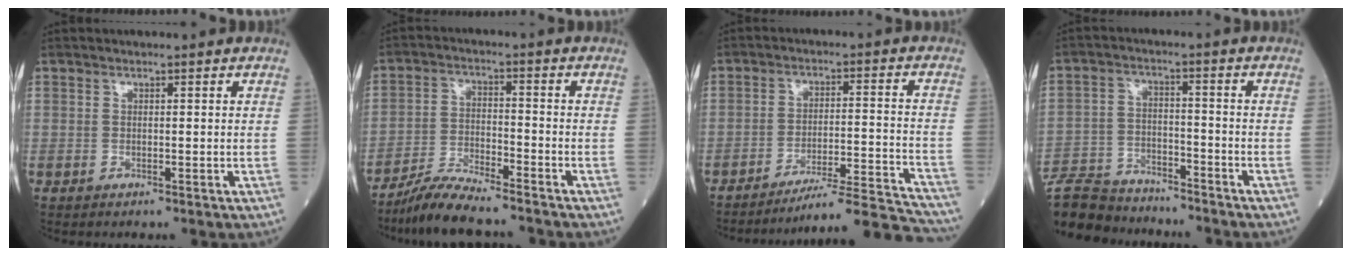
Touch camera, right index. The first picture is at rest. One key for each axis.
{"total": 7.9, "fx": -7.2, "fy": 0.6, "fz": 3.2, "tx": -0.064, "ty": -0.015, "tz": -0.132}
{"total": 16.5, "fx": -16.0, "fy": -1.1, "fz": 3.8, "tx": -0.034, "ty": 0.010, "tz": -0.227}
{"total": 12.2, "fx": -11.5, "fy": 3.3, "fz": 2.5, "tx": -0.053, "ty": 0.011, "tz": -0.197}